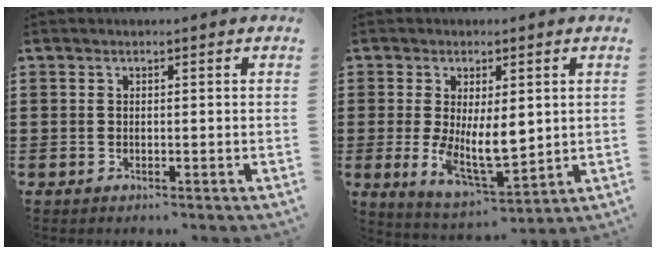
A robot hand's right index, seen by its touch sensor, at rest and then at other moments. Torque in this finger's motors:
{"motor_torque": [1.93, -0.20, 0.65, 0.21]}